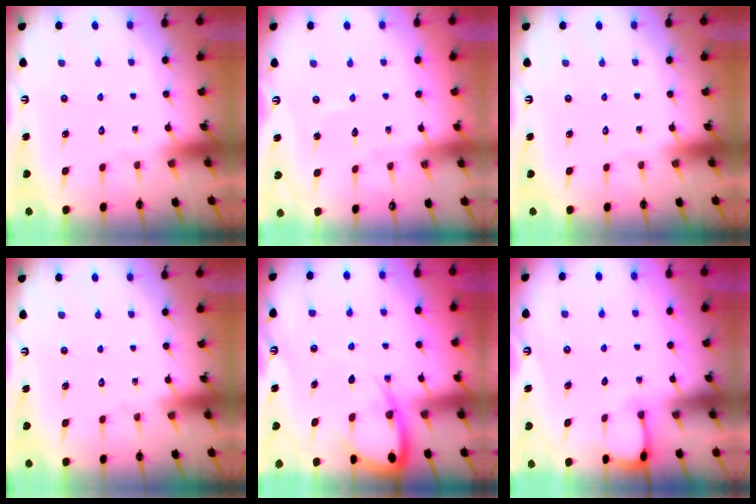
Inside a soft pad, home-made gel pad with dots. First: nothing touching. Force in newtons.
{"total": 3.8, "press": 3.8, "slide": 0.1}
{"total": 0.0}
{"total": 0.0}
{"total": 7.7, "press": 7.7, "slide": 0.9}
{"total": 3.6, "press": 3.6, "slide": 0.3}